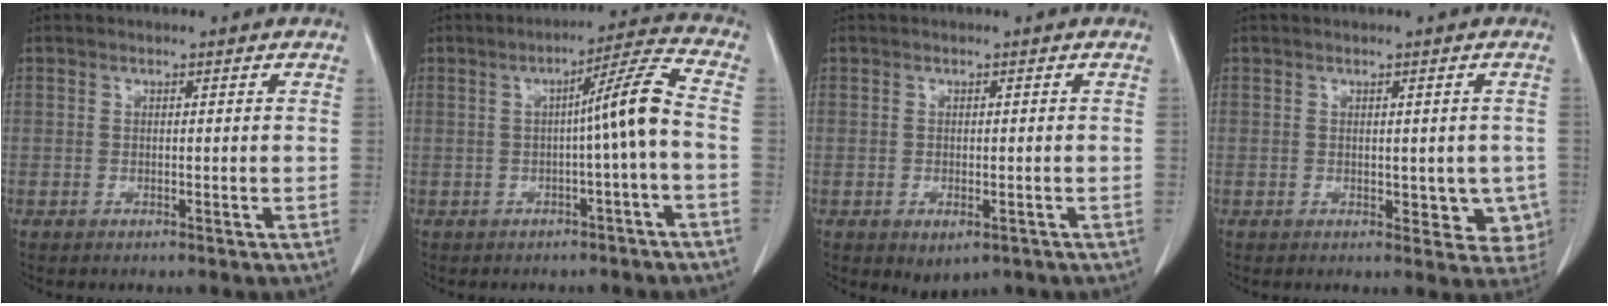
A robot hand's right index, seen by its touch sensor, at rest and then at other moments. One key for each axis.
{"total": 7.0, "fx": -0.9, "fy": -1.0, "fz": 6.8, "tx": -0.103, "ty": 0.019, "tz": -0.013}
{"total": 2.9, "fx": -1.6, "fy": 1.7, "fz": 1.8, "tx": -0.023, "ty": -0.006, "tz": -0.009}
{"total": 5.3, "fx": -0.5, "fy": 3.4, "fz": 4.1, "tx": -0.019, "ty": 0.001, "tz": -0.001}